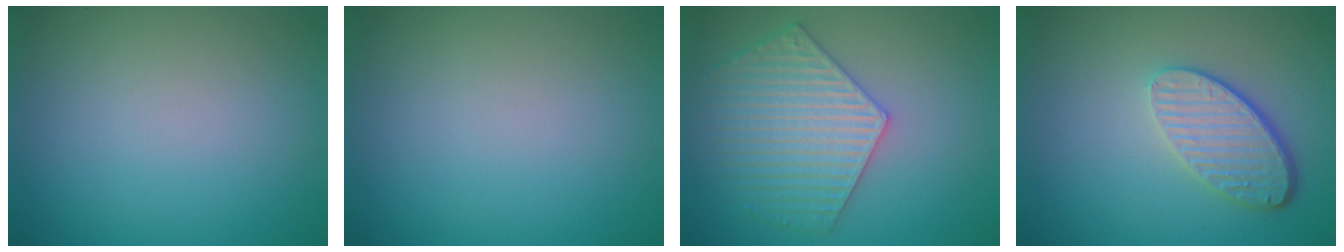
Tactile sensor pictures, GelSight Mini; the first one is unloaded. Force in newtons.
{"total": 0.0}
{"total": 5.4, "press": 5.0, "slide": 2.1}
{"total": 4.4, "press": 3.4, "slide": 2.9}